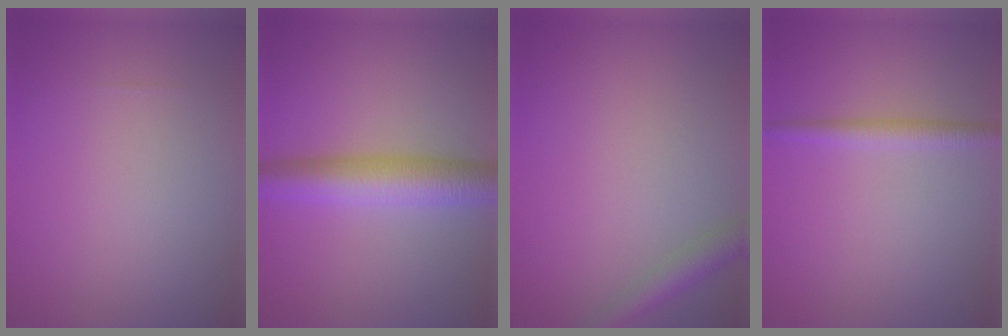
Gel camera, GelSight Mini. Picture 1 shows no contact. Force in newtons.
{"total": 5.7, "press": 5.7, "slide": 0.1}
{"total": 2.4, "press": 2.4, "slide": 0.1}
{"total": 1.8, "press": 1.8, "slide": 0.0}